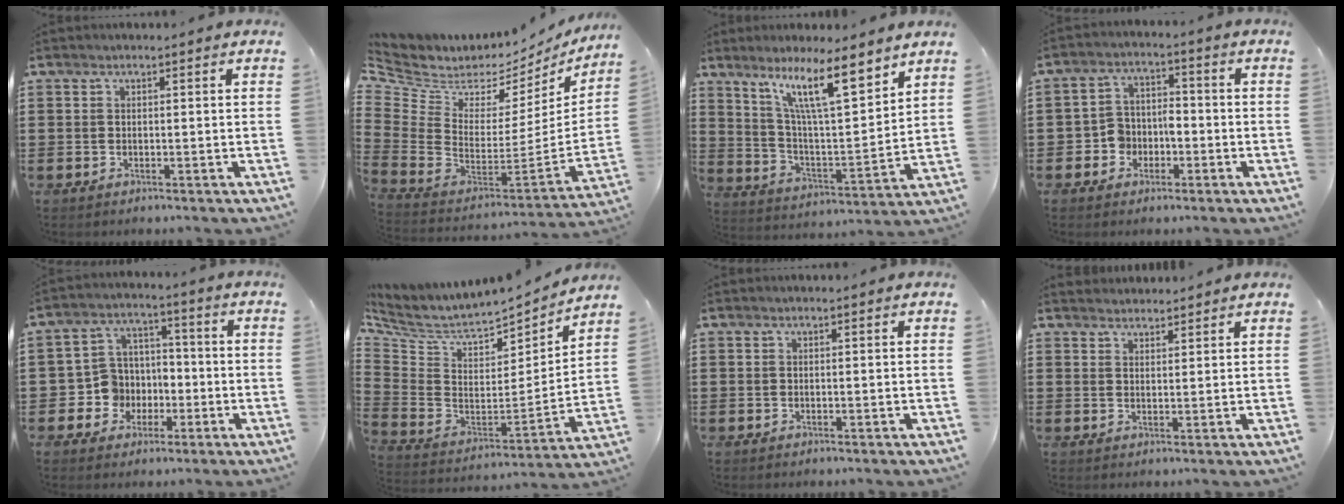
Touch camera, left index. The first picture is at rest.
{"total": 3.8, "force": [2.7, 2.4, 1.1], "torque": [-0.067, -0.054, 0.041]}
{"total": 12.5, "force": [8.5, 2.4, 8.9], "torque": [-0.180, -0.034, 0.144]}
{"total": 4.5, "force": [-2.2, 3.6, 1.5], "torque": [-0.043, 0.009, -0.047]}
{"total": 7.0, "force": [-1.7, 6.7, 1.3], "torque": [-0.062, 0.011, -0.031]}
{"total": 5.5, "force": [4.9, 1.8, 1.9], "torque": [-0.070, -0.052, 0.080]}
{"total": 0.0}
{"total": 2.1, "force": [2.0, 0.4, -0.3], "torque": [0.000, -0.001, 0.040]}